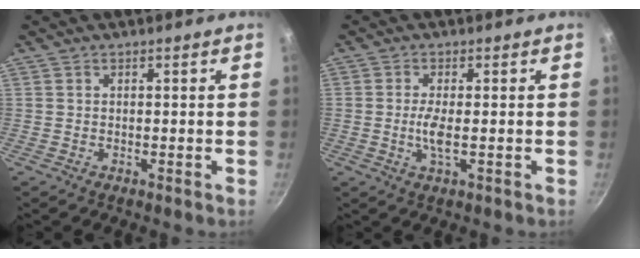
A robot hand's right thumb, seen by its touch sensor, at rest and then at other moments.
{"total": 3.5, "force": [-0.4, 1.0, 3.3], "torque": [-0.076, -0.007, -0.008]}